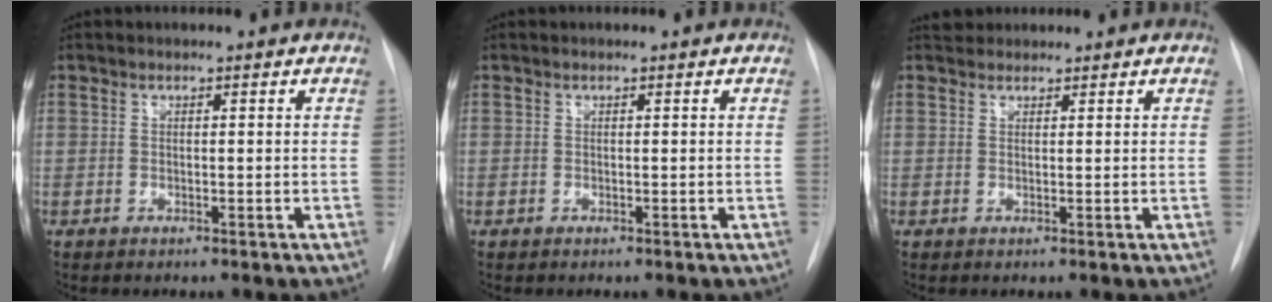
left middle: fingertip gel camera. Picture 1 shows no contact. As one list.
[{"total": 0.0}, {"total": 2.1, "force": [1.9, 0.9, 0.0], "torque": [0.001, 0.018, 0.030]}]